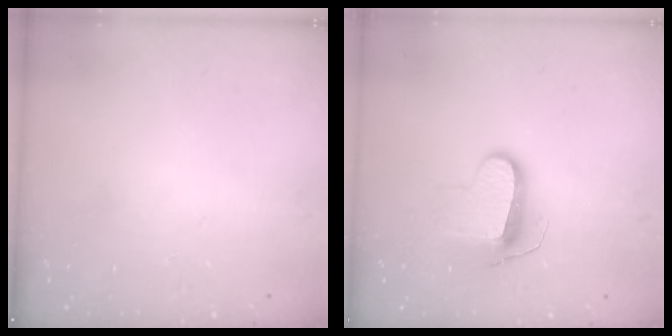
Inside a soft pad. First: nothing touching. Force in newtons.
{"total": 9.9, "press": 9.9, "slide": 0.3}